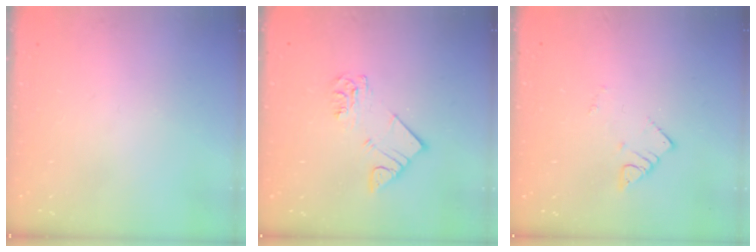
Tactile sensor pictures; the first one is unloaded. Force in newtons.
{"total": 5.9, "press": 5.9, "slide": 0.4}
{"total": 2.6, "press": 2.6, "slide": 0.1}